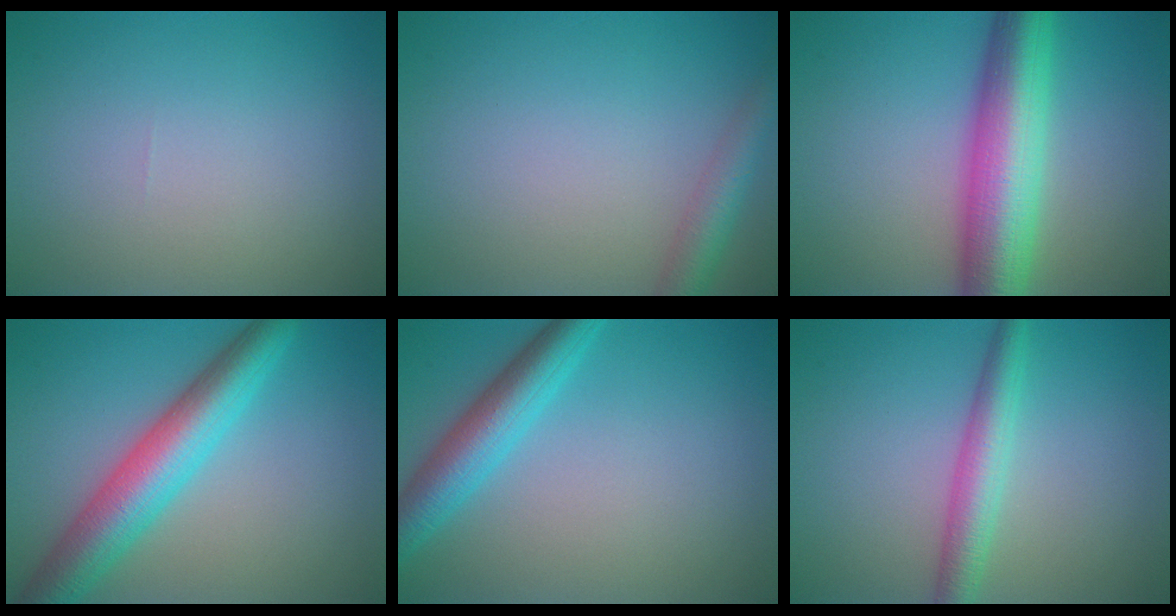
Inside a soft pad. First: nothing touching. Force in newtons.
{"total": 3.0, "press": 3.0, "slide": 0.2}
{"total": 9.4, "press": 9.4, "slide": 0.3}
{"total": 7.3, "press": 7.2, "slide": 0.3}
{"total": 4.8, "press": 4.8, "slide": 0.2}
{"total": 3.5, "press": 3.5, "slide": 0.0}